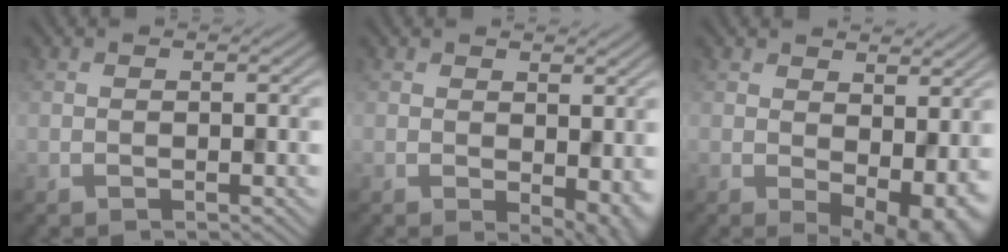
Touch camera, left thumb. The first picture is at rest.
{"total": 4.7, "force": [-0.2, 2.6, 3.9], "torque": [-0.053, -0.015, 0.005]}
{"total": 8.3, "force": [0.6, 4.7, 6.7], "torque": [-0.094, -0.020, 0.024]}